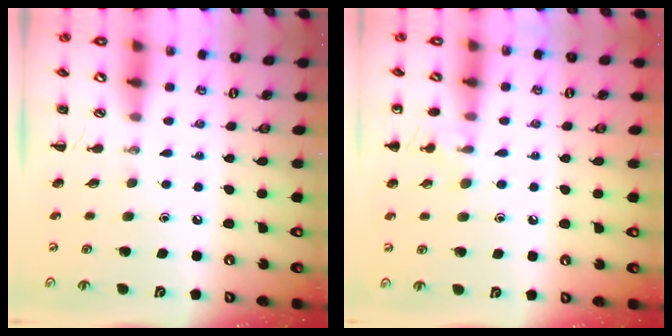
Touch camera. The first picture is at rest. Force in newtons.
{"total": 7.7, "press": 7.3, "slide": 2.2}